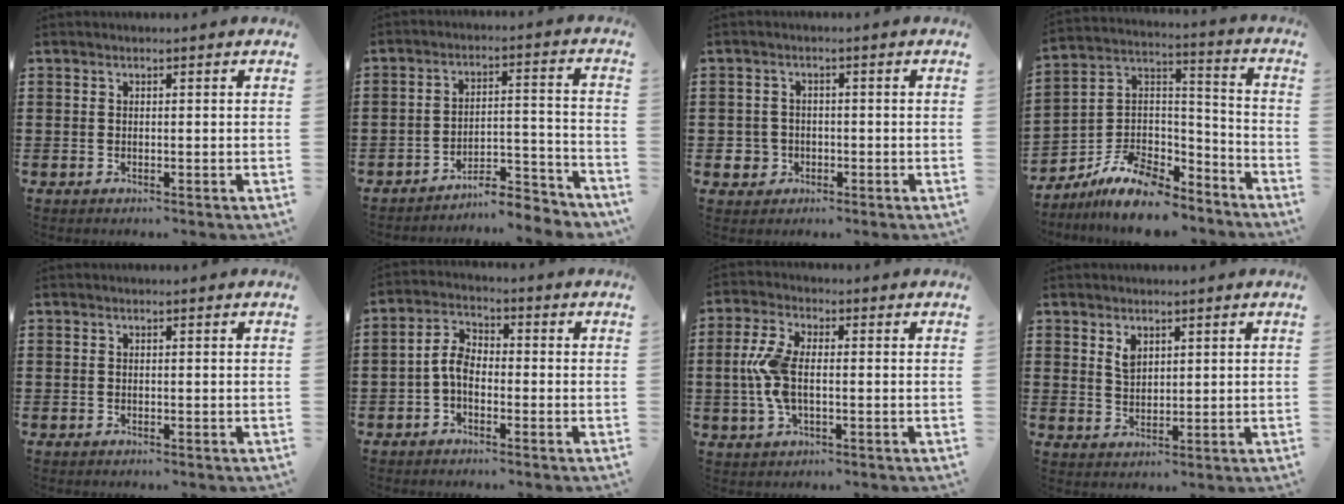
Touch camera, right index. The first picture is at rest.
{"total": 6.9, "force": [-6.6, 0.8, 2.0], "torque": [-0.024, 0.020, -0.127]}
{"total": 2.3, "force": [-0.8, 2.2, 0.3], "torque": [-0.014, 0.004, -0.018]}
{"total": 10.3, "force": [-8.4, 4.4, 3.9], "torque": [-0.087, 0.025, -0.162]}
{"total": 0.0}
{"total": 4.6, "force": [-1.3, 2.6, 3.5], "torque": [-0.087, 0.004, -0.032]}
{"total": 7.3, "force": [-0.4, 3.4, 6.5], "torque": [-0.160, -0.005, -0.016]}
{"total": 2.6, "force": [1.7, 1.5, 1.3], "torque": [-0.031, 0.004, 0.031]}